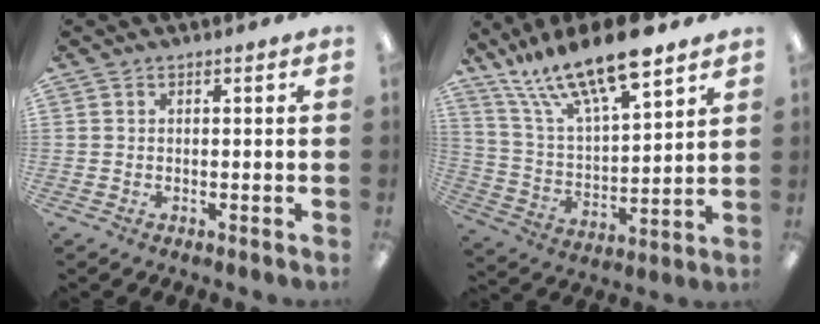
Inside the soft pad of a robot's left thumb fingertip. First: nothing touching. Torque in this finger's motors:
{"motor_torque": [0.40, 0.32, 1.43, -1.34, 0.14]}